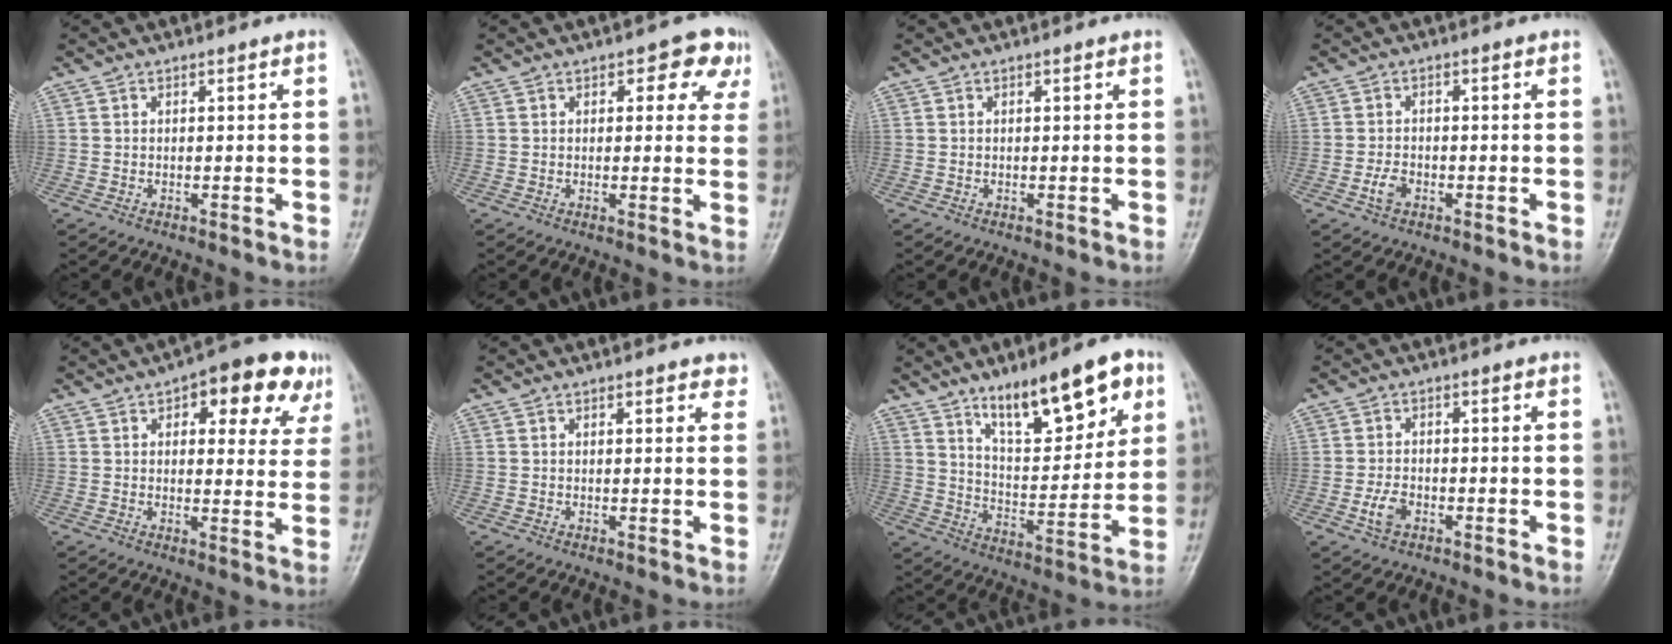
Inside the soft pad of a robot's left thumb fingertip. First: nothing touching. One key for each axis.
{"total": 6.4, "fx": 3.0, "fy": 3.7, "fz": 4.3, "tx": -0.006, "ty": -0.005, "tz": 0.026}
{"total": 0.0}
{"total": 2.7, "fx": -1.3, "fy": 1.7, "fz": 1.7, "tx": -0.035, "ty": 0.007, "tz": -0.025}
{"total": 14.2, "fx": 7.2, "fy": 6.5, "fz": 10.3, "tx": -0.078, "ty": -0.010, "tz": 0.083}
{"total": 2.4, "fx": 1.6, "fy": 1.1, "fz": 1.4, "tx": -0.001, "ty": -0.005, "tz": 0.015}
{"total": 17.5, "fx": 10.2, "fy": 6.2, "fz": 12.8, "tx": -0.157, "ty": -0.046, "tz": 0.170}
{"total": 3.5, "fx": -1.5, "fy": 2.2, "fz": 2.3, "tx": -0.046, "ty": 0.008, "tz": -0.028}